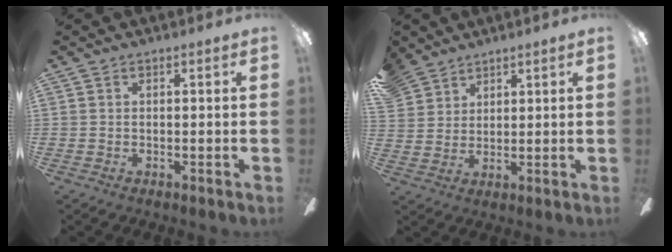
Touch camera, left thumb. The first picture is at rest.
{"total": 6.3, "force": [5.0, 3.7, 0.4], "torque": [-0.029, -0.021, 0.101]}